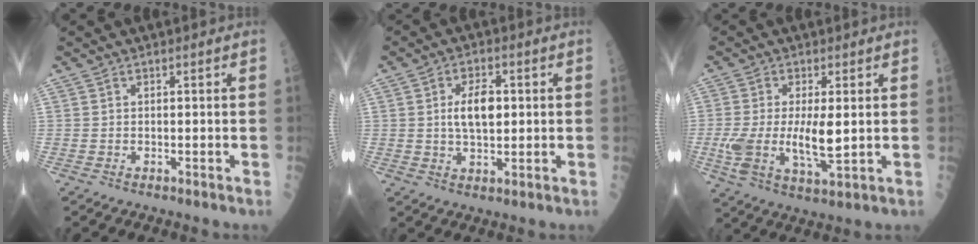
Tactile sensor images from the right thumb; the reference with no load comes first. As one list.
[{"total": 7.0, "force": [0.8, 3.6, 6.0], "torque": [-0.093, 0.001, 0.014]}, {"total": 10.3, "force": [-0.1, 3.5, 9.6], "torque": [-0.202, -0.018, 0.004]}]